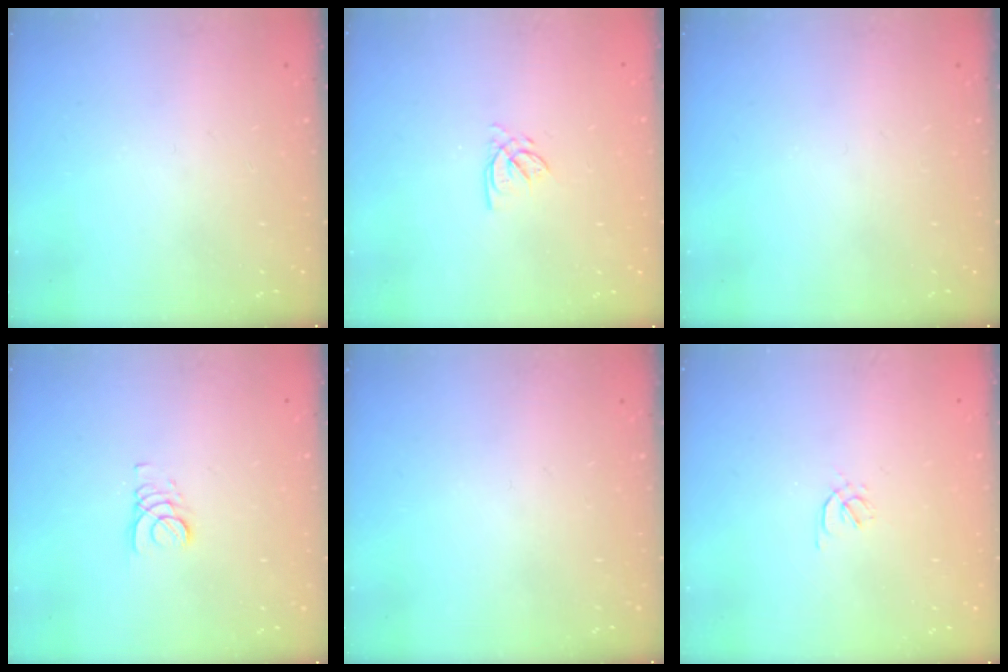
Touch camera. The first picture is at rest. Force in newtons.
{"total": 2.2, "press": 2.2, "slide": 0.3}
{"total": 0.0}
{"total": 2.7, "press": 2.7, "slide": 0.3}
{"total": 0.0}
{"total": 1.7, "press": 1.6, "slide": 0.5}